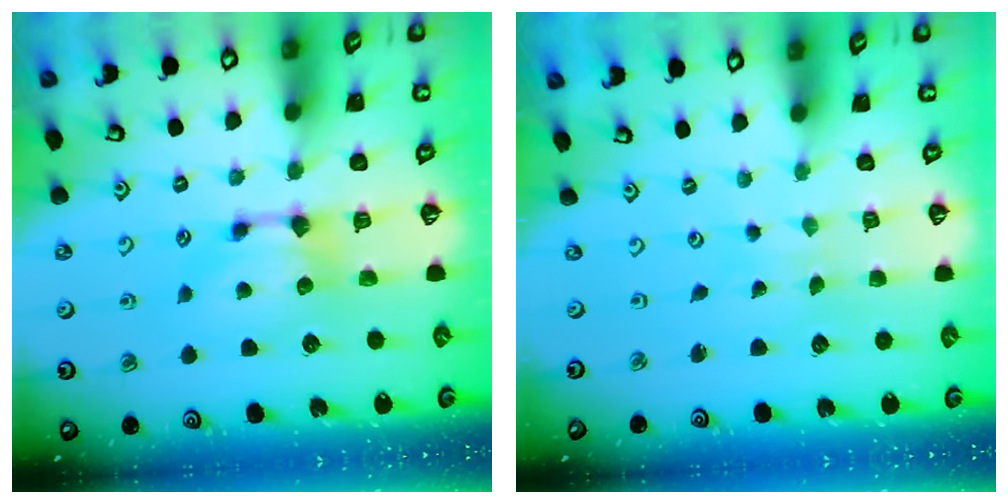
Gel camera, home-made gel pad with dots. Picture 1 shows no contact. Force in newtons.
{"total": 7.0, "press": 7.0, "slide": 0.5}